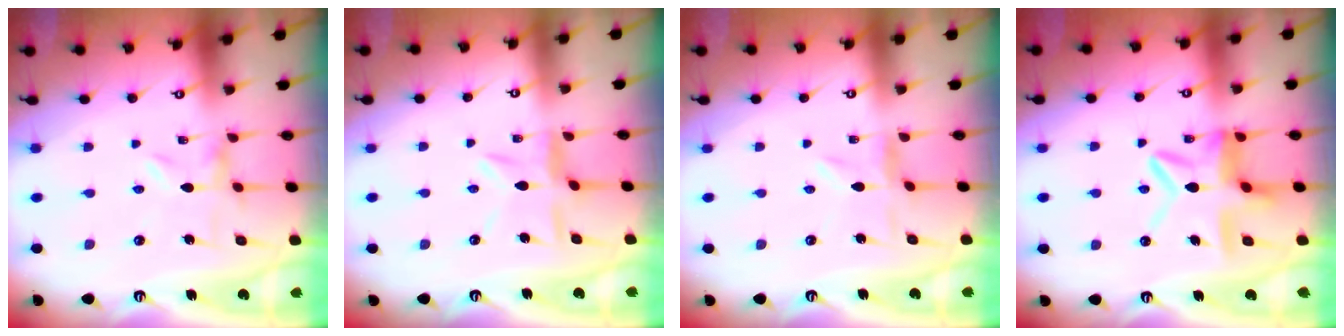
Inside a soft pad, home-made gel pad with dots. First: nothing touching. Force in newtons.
{"total": 6.8, "press": 6.8, "slide": 0.6}
{"total": 0.7, "press": 0.7, "slide": 0.2}
{"total": 11.6, "press": 11.6, "slide": 1.1}